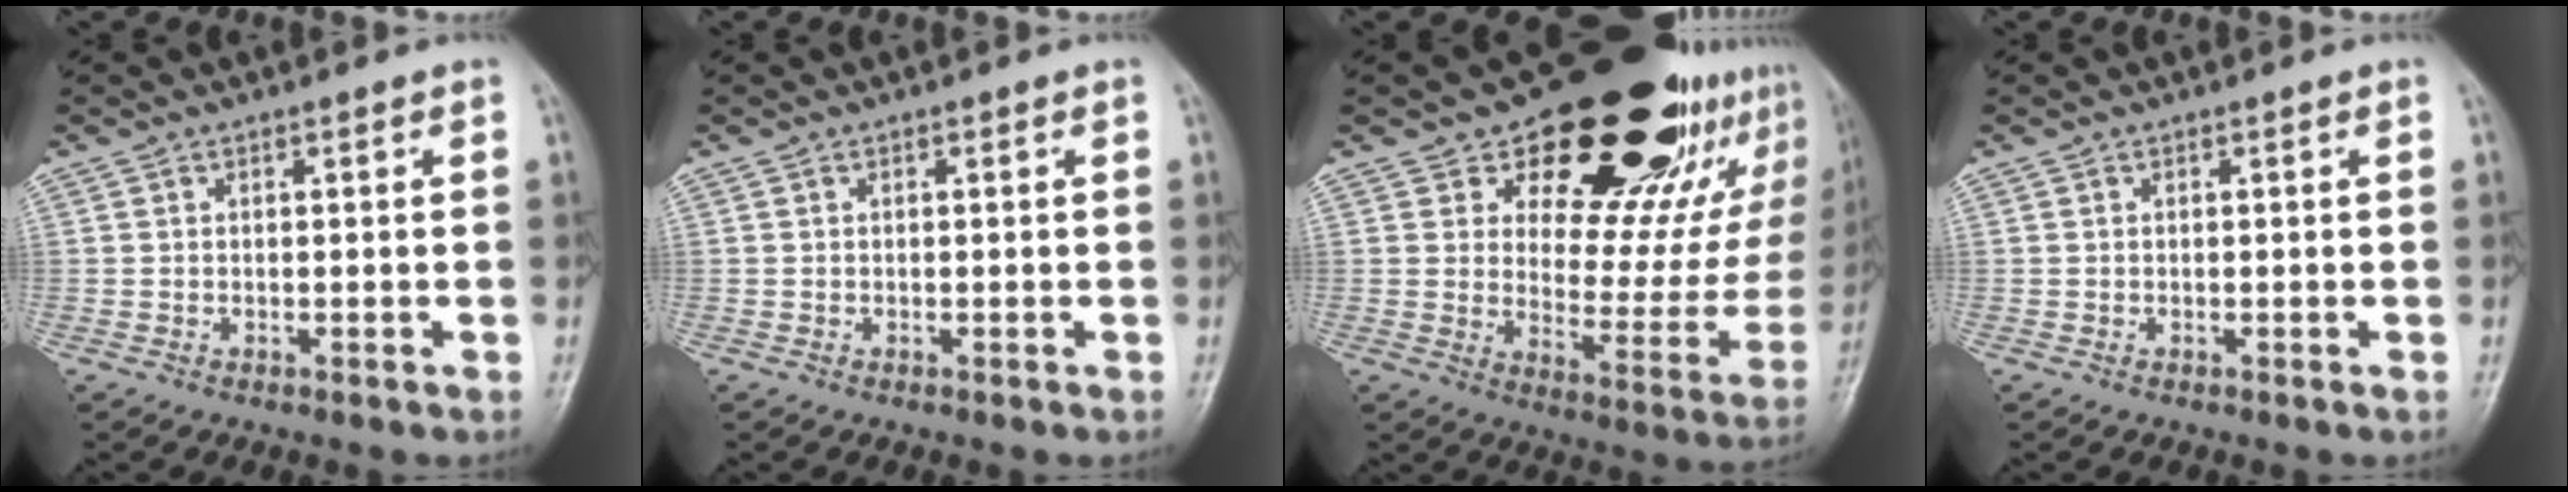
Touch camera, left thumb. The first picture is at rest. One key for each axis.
{"total": 0.0}
{"total": 26.8, "fx": 17.2, "fy": 12.7, "fz": 16.2, "tx": -0.177, "ty": -0.083, "tz": 0.242}
{"total": 0.0}